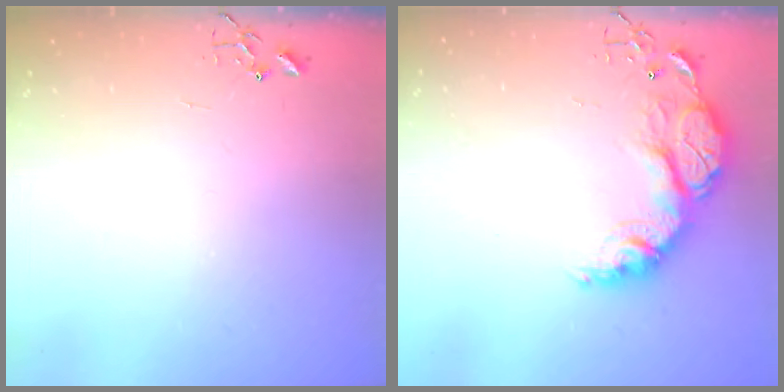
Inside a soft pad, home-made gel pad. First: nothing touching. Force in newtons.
{"total": 16.7, "press": 16.7, "slide": 1.3}